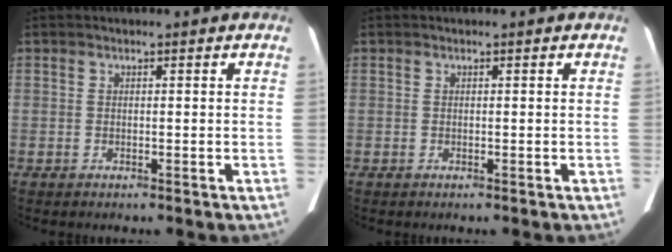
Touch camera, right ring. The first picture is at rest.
{"total": 0.0}